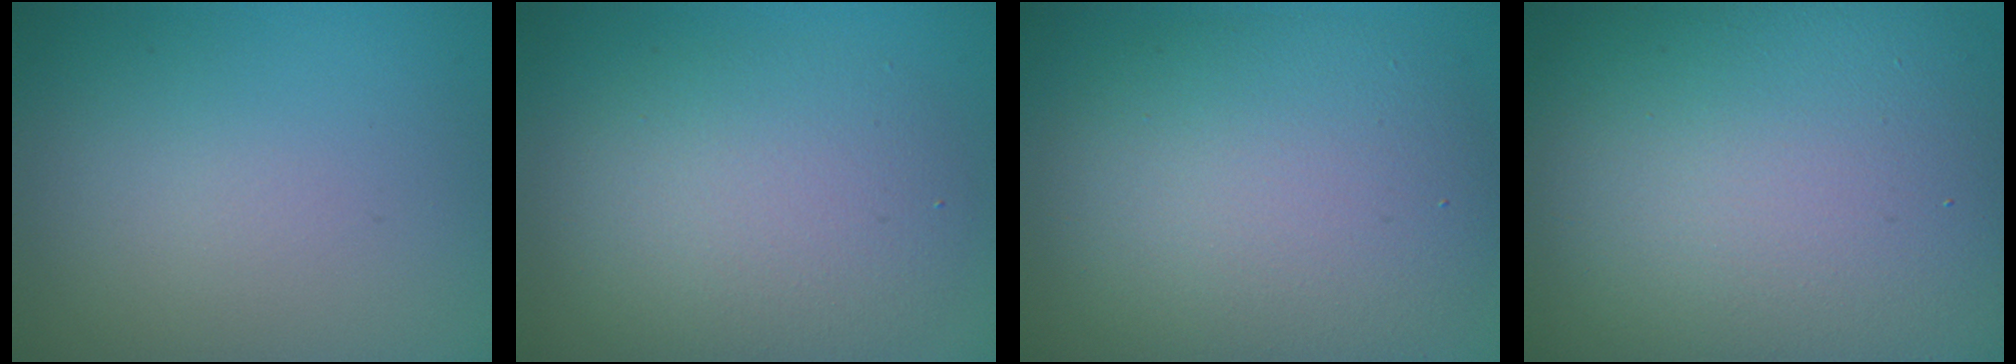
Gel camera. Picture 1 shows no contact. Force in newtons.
{"total": 5.6, "press": 5.6, "slide": 0.5}
{"total": 9.4, "press": 9.4, "slide": 0.9}
{"total": 18.4, "press": 18.3, "slide": 1.2}